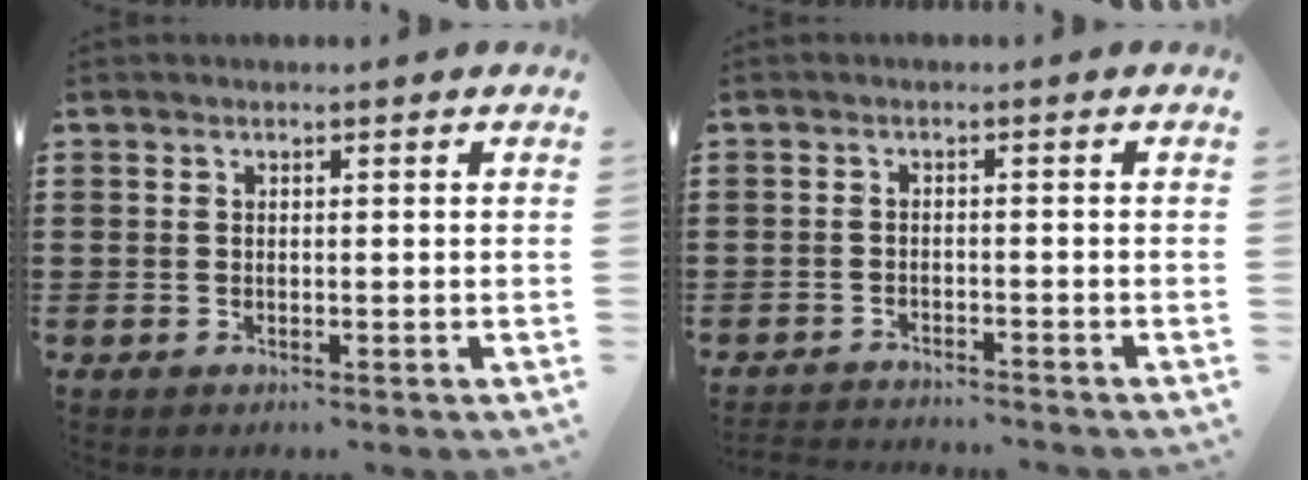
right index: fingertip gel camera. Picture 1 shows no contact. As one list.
[{"total": 2.0, "force": [-2.0, 0.0, -0.2], "torque": [-0.003, 0.001, -0.043]}]